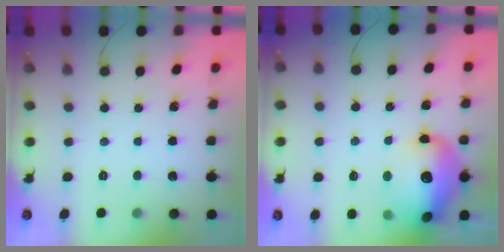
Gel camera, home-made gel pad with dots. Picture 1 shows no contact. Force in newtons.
{"total": 19.7, "press": 18.4, "slide": 7.2}